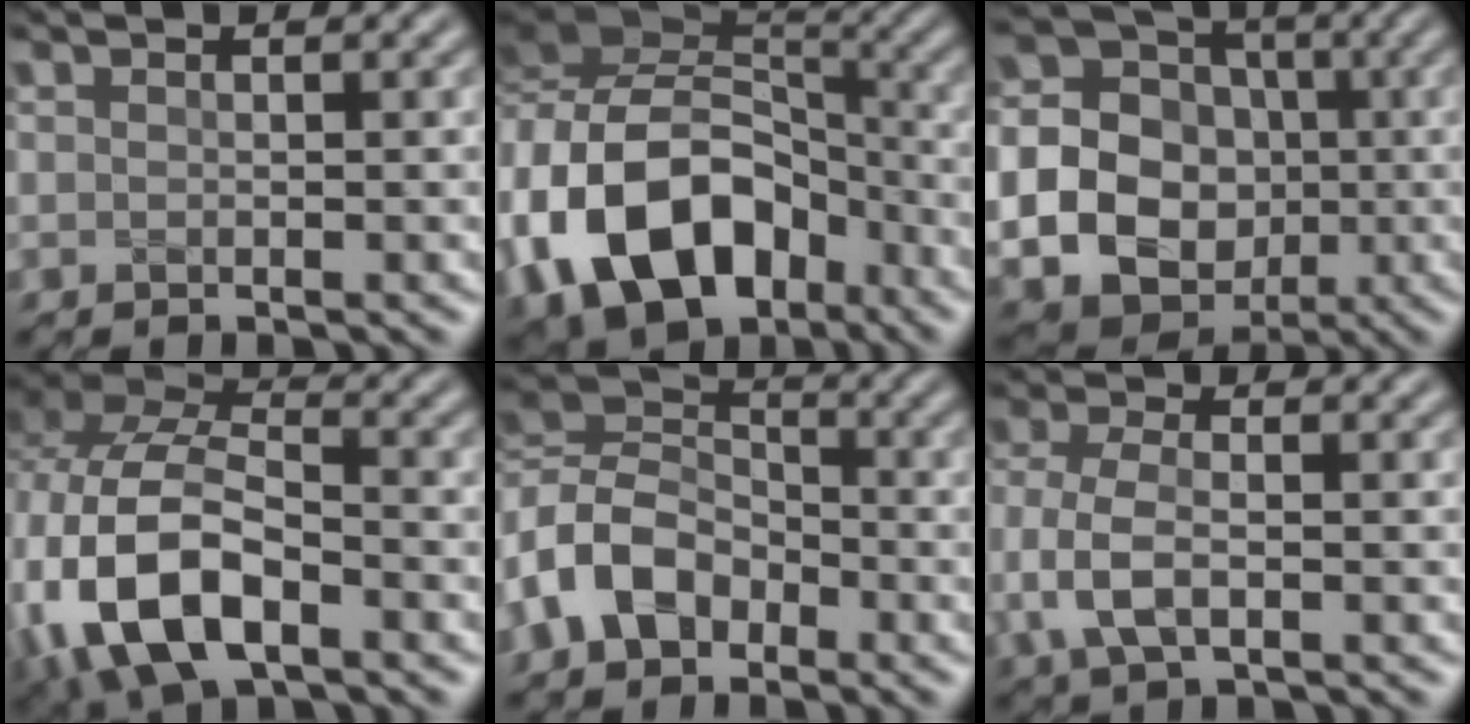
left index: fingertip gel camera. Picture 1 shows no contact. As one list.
[{"total": 13.8, "force": [-4.7, 9.5, 8.9], "torque": [-0.183, -0.012, -0.081]}, {"total": 21.6, "force": [-3.7, 20.3, 6.6], "torque": [-0.182, -0.020, -0.094]}, {"total": 12.4, "force": [-3.8, 7.2, 9.3], "torque": [-0.214, -0.016, -0.071]}, {"total": 7.1, "force": [-2.6, 5.1, 4.1], "torque": [-0.088, 0.011, -0.072]}, {"total": 4.7, "force": [-1.4, 2.6, 3.6], "torque": [-0.087, 0.001, -0.033]}]